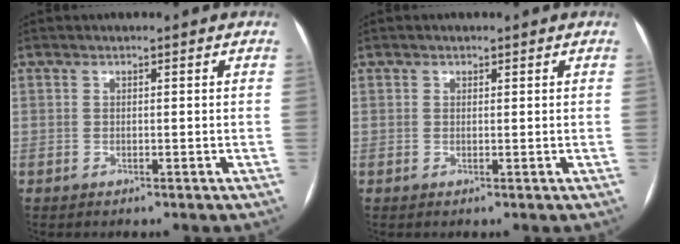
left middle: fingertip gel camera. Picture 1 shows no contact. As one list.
[{"total": 0.5, "force": [0.3, 0.4, 0.0], "torque": [0.004, 0.000, 0.002]}]